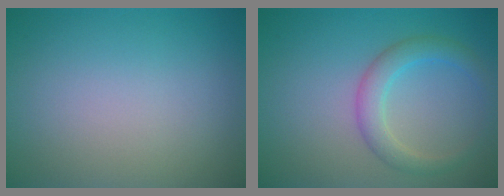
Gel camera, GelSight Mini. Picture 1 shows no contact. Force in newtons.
{"total": 3.0, "press": 3.0, "slide": 0.1}